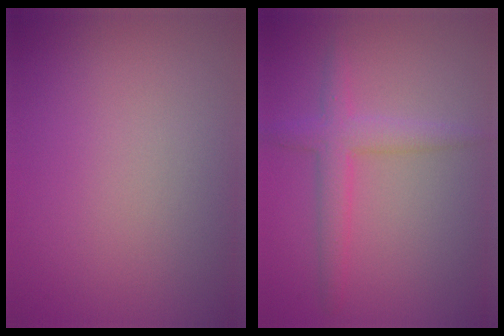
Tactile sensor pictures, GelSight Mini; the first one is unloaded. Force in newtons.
{"total": 3.0, "press": 3.0, "slide": 0.1}